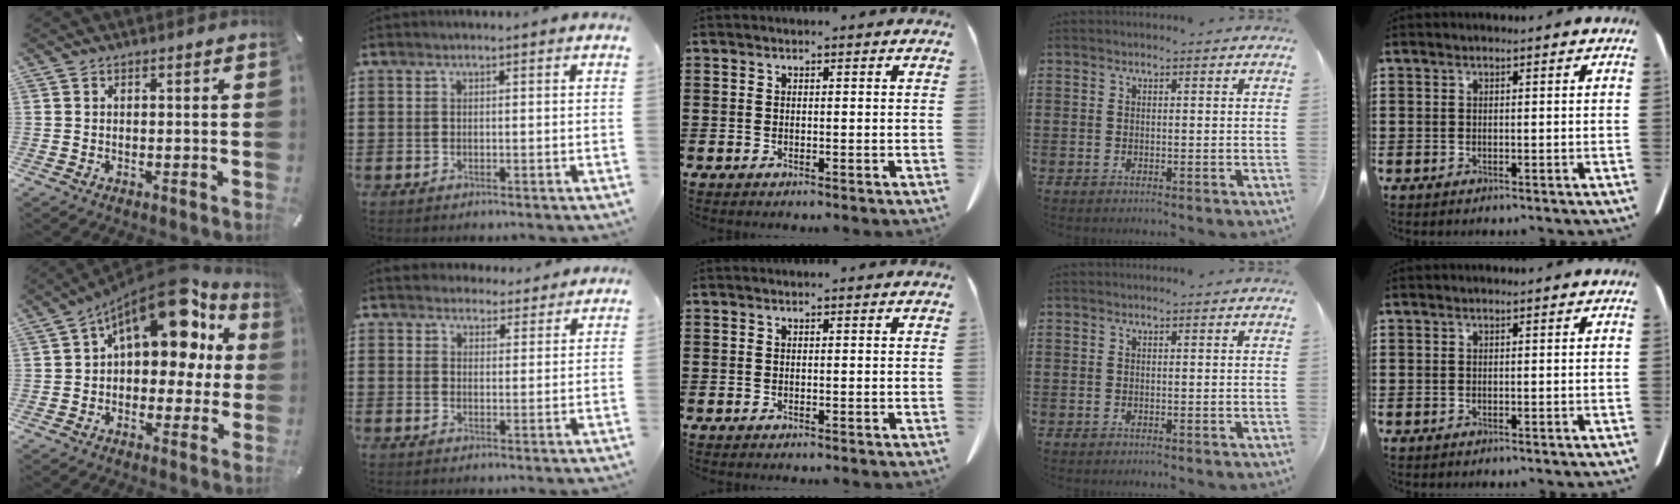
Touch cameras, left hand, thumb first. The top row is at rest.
{"thumb": {"total": 17.6, "force": [8.5, 9.1, 12.4], "torque": [-0.186, -0.059, 0.144]}, "index": {"total": 3.8, "force": [3.6, 1.2, 0.2], "torque": [-0.017, -0.006, 0.069]}}